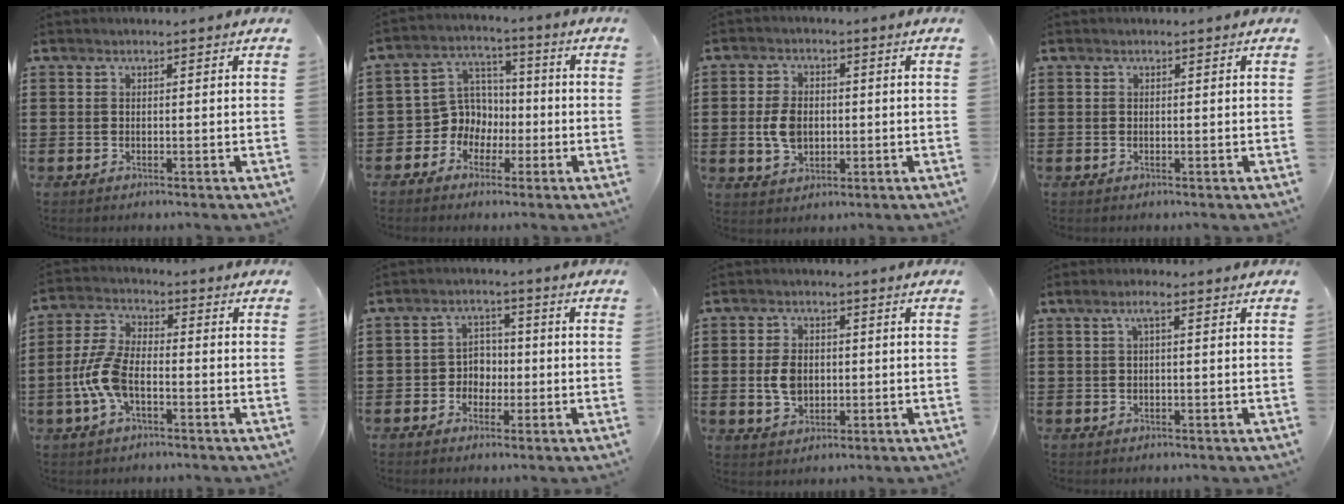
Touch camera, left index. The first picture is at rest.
{"total": 6.9, "force": [-1.8, 6.5, 1.5], "torque": [-0.072, -0.001, -0.039]}
{"total": 5.2, "force": [-0.3, 3.5, 3.8], "torque": [-0.096, 0.003, -0.011]}
{"total": 0.0}
{"total": 7.5, "force": [-2.4, 3.6, 6.2], "torque": [-0.158, -0.006, -0.053]}
{"total": 3.7, "force": [-1.3, 3.3, 1.1], "torque": [-0.031, 0.009, -0.031]}
{"total": 4.6, "force": [-0.1, 3.2, 3.2], "torque": [-0.072, 0.001, -0.009]}
{"total": 2.4, "force": [0.5, 0.4, 2.3], "torque": [-0.045, 0.005, 0.007]}